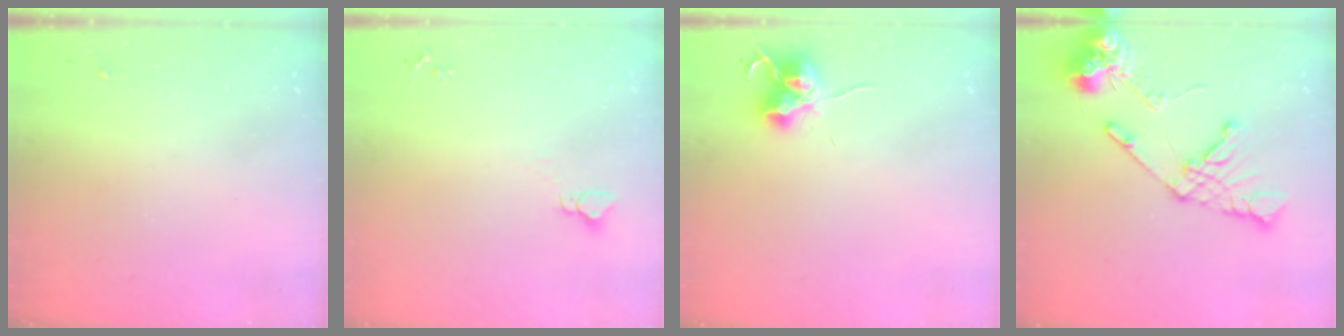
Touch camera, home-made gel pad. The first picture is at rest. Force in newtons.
{"total": 2.9, "press": 2.9, "slide": 0.1}
{"total": 10.9, "press": 10.8, "slide": 0.8}
{"total": 15.5, "press": 15.3, "slide": 2.3}